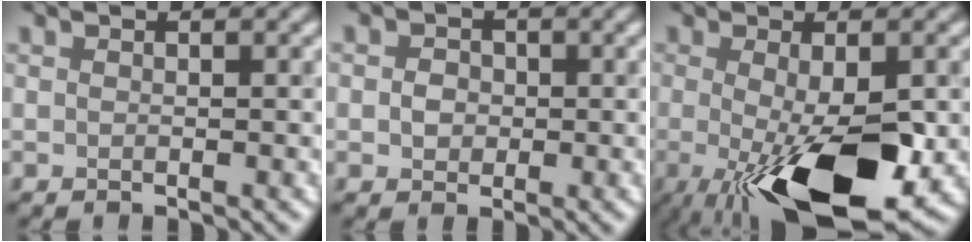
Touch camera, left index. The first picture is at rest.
{"total": 1.4, "force": [-0.8, 1.0, -0.4], "torque": [0.001, 0.001, -0.005]}
{"total": 11.3, "force": [-3.3, 3.4, 10.3], "torque": [-0.156, -0.011, -0.039]}